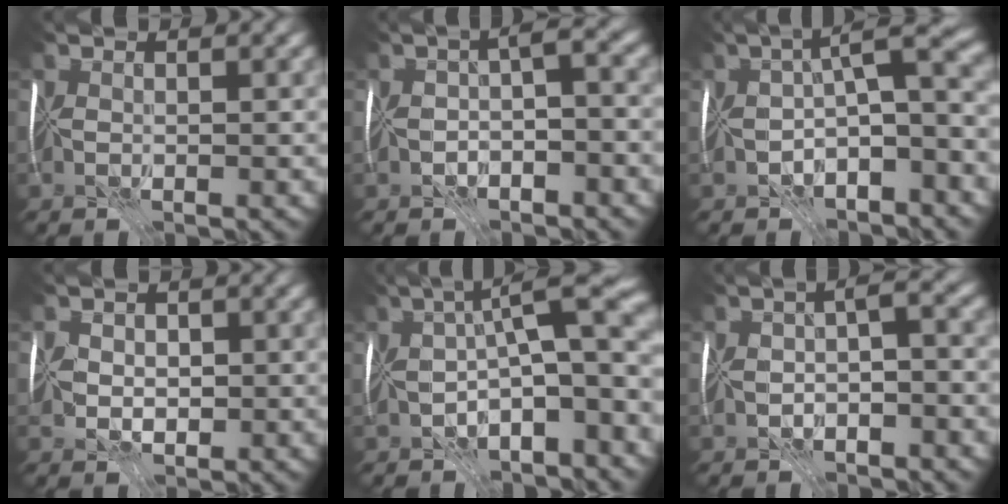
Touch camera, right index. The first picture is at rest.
{"total": 3.3, "force": [-1.6, 1.0, 2.8], "torque": [-0.046, 0.003, -0.037]}
{"total": 7.0, "force": [-1.9, 1.9, 6.5], "torque": [-0.101, 0.006, -0.040]}
{"total": 1.7, "force": [-0.2, 1.5, 0.8], "torque": [-0.015, -0.004, -0.008]}
{"total": 10.7, "force": [-1.3, 3.4, 10.0], "torque": [-0.143, 0.010, -0.027]}
{"total": 3.2, "force": [-1.5, 0.9, 2.6], "torque": [-0.047, 0.001, -0.035]}